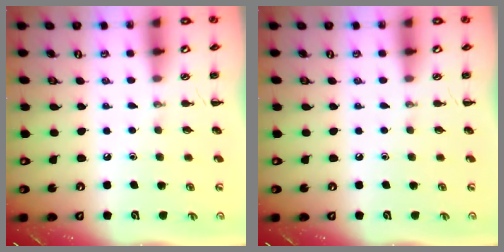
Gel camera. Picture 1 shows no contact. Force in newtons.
{"total": 0.0}